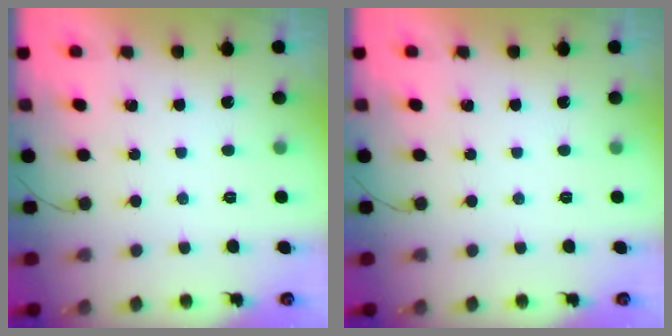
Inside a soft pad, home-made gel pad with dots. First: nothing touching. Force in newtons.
{"total": 0.0}